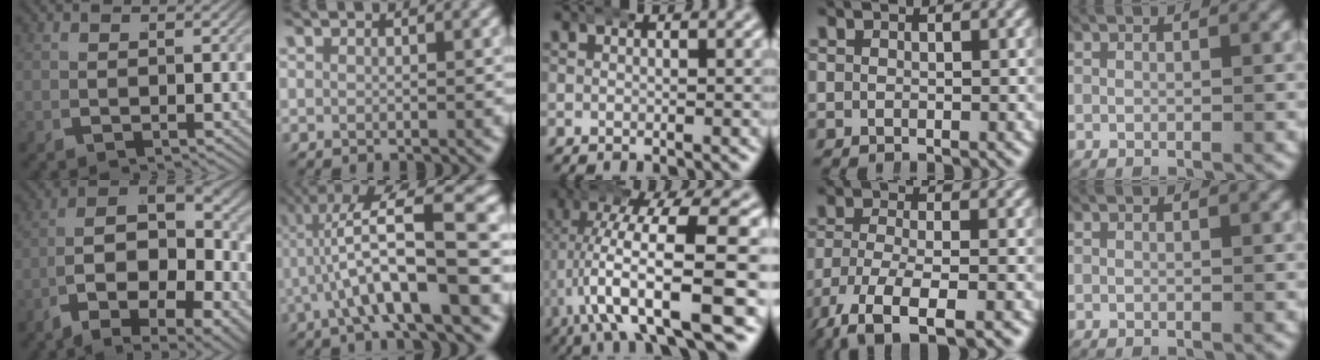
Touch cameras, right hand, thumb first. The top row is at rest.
{"thumb": {"total": 14.2, "force": [-2.5, 9.3, 10.5], "torque": [-0.188, -0.048, -0.030]}, "index": {"total": 10.8, "force": [0.7, 4.1, 10.0], "torque": [-0.156, 0.020, 0.007]}, "middle": {"total": 11.5, "force": [-3.2, 4.3, 10.1], "torque": [-0.184, -0.019, -0.041]}, "ring": {"total": 9.4, "force": [-6.8, 3.9, 5.2], "torque": [-0.114, -0.058, -0.078]}}